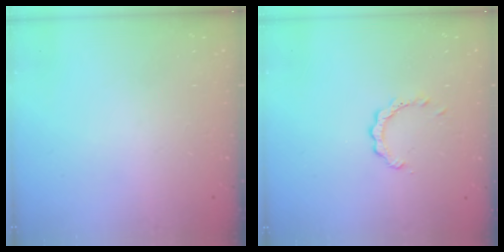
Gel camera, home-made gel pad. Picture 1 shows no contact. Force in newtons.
{"total": 2.0, "press": 2.0, "slide": 0.2}